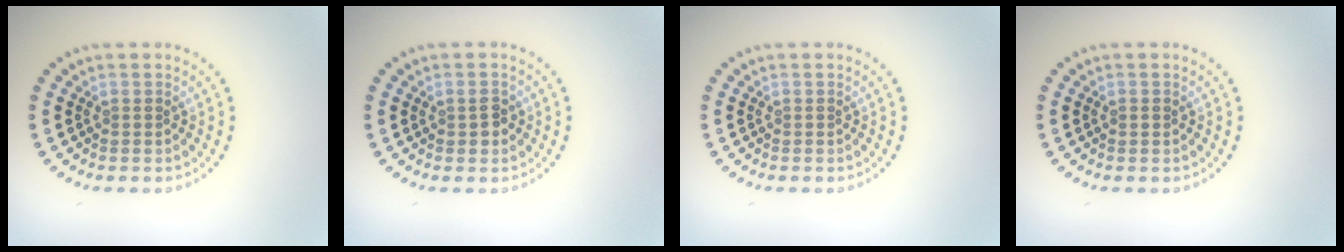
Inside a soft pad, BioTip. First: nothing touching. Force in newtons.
{"total": 1.5, "press": 1.5, "slide": 0.3}
{"total": 0.0}
{"total": 0.8, "press": 0.8, "slide": 0.1}